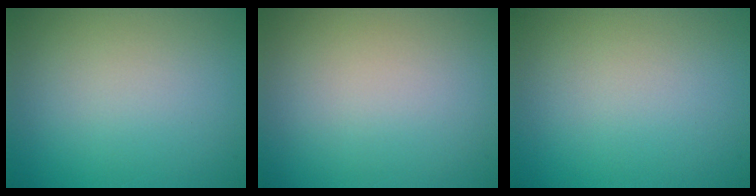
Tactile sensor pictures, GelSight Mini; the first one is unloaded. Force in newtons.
{"total": 0.0}
{"total": 0.0}